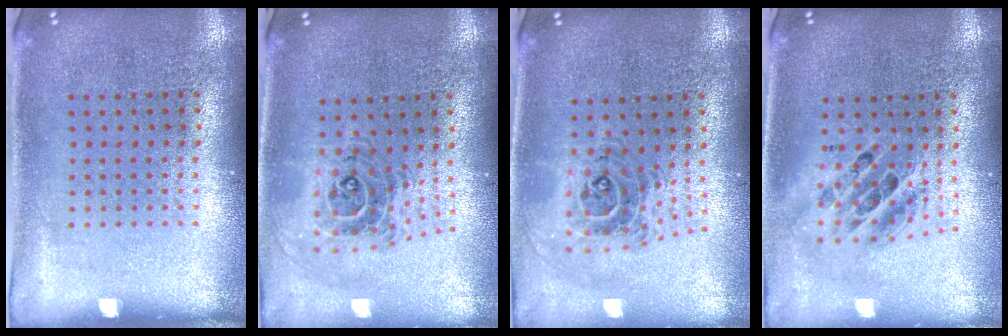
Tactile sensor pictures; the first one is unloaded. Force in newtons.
{"total": 1.0, "press": 1.0, "slide": 0.3}
{"total": 1.0, "press": 1.0, "slide": 0.3}
{"total": 1.8, "press": 1.4, "slide": 1.1}